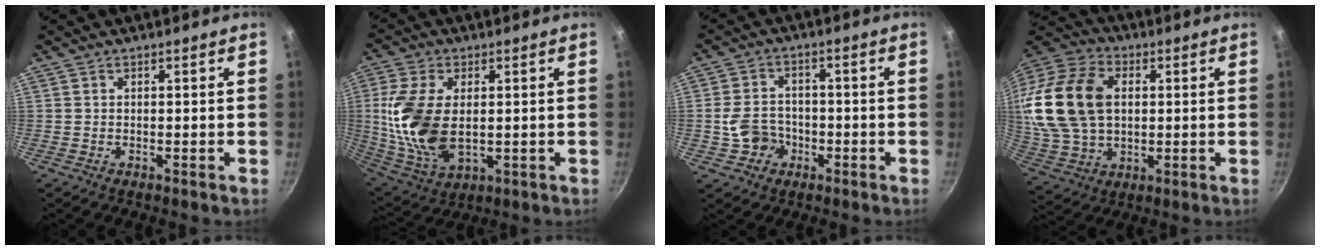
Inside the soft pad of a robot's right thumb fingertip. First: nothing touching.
{"total": 15.8, "force": [1.0, 9.2, 12.8], "torque": [-0.254, -0.012, 0.028]}
{"total": 5.9, "force": [-1.8, 5.1, 2.4], "torque": [-0.028, 0.025, -0.033]}
{"total": 21.2, "force": [2.8, 14.6, 15.1], "torque": [-0.285, 0.015, 0.056]}